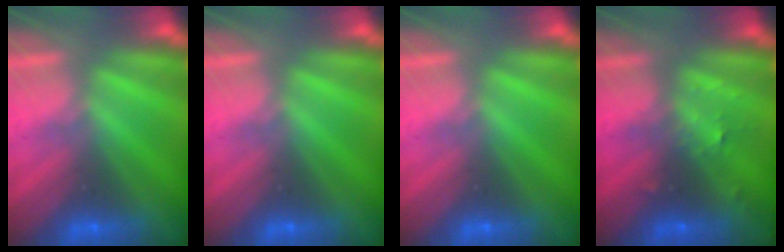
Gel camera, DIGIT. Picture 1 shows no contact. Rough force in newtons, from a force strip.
{"total": 0.0}
{"total": 0.0}
{"total": 2.9}